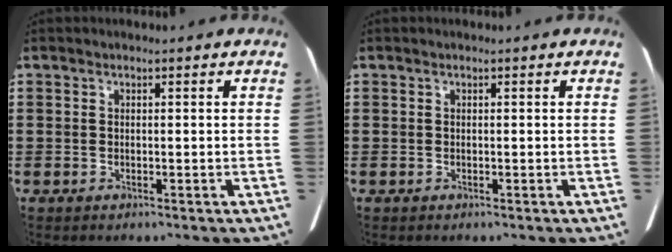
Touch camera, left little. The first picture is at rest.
{"total": 0.0}